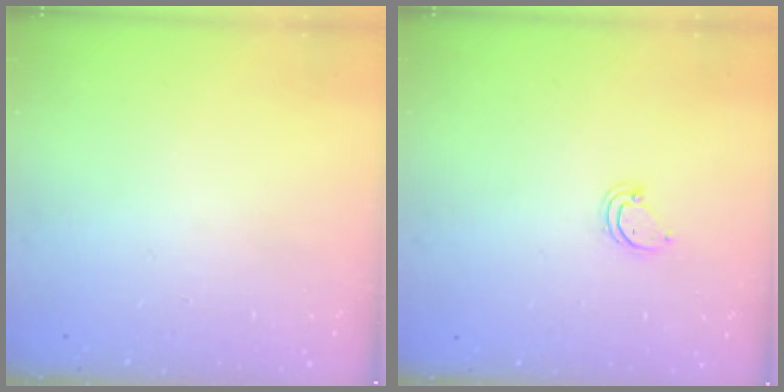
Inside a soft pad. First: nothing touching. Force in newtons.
{"total": 3.6, "press": 3.6, "slide": 0.2}